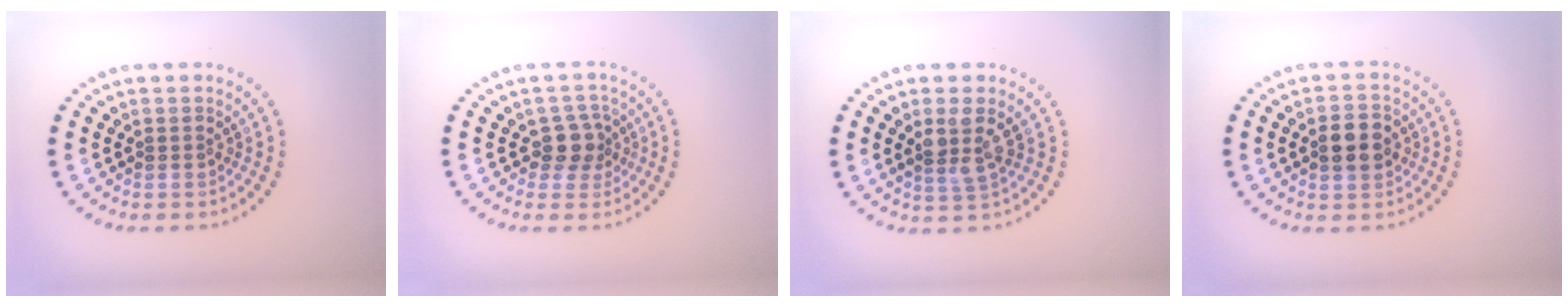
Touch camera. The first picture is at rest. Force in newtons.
{"total": 2.3, "press": 2.0, "slide": 1.2}
{"total": 2.4, "press": 2.0, "slide": 1.4}
{"total": 3.7, "press": 3.7, "slide": 0.2}